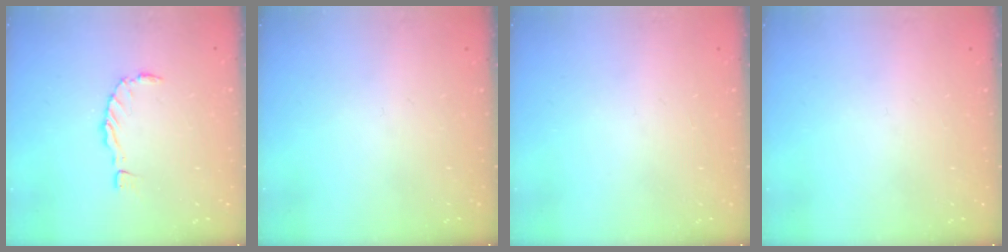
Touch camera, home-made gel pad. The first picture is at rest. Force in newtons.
{"total": 0.0}
{"total": 0.0}
{"total": 0.0}